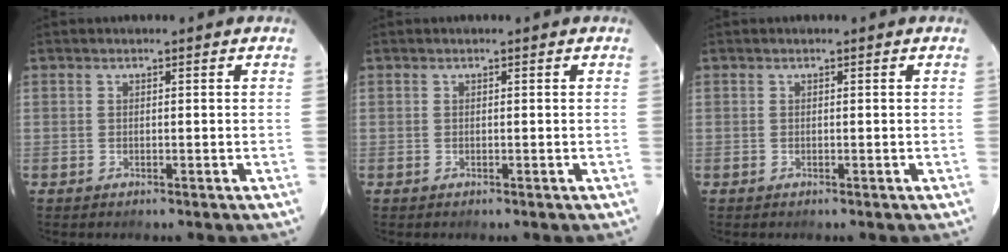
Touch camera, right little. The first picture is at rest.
{"total": 0.0}
{"total": 0.0}